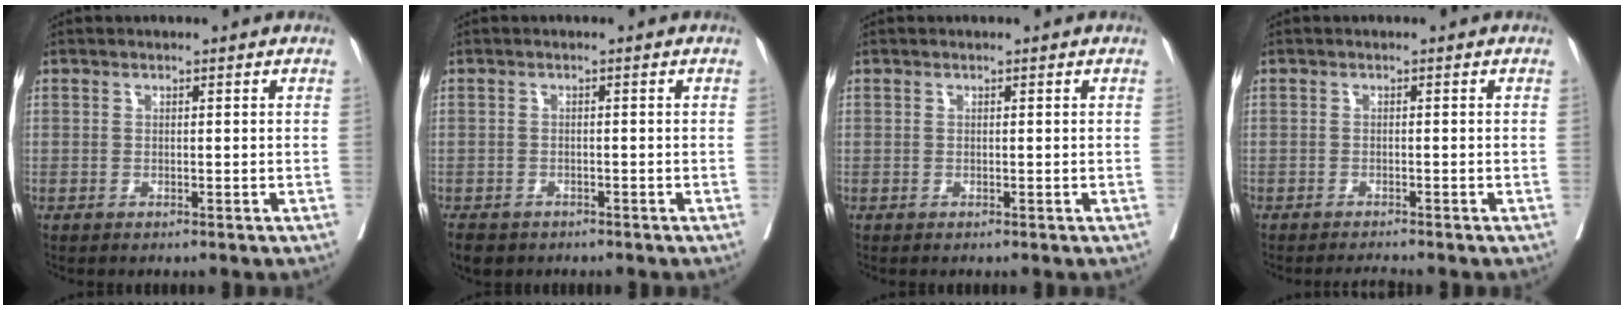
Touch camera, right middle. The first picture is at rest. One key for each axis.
{"total": 5.6, "fx": -4.1, "fy": 3.3, "fz": 1.9, "tx": -0.037, "ty": -0.005, "tz": -0.060}
{"total": 0.0}
{"total": 1.8, "fx": -1.7, "fy": -0.5, "fz": 0.3, "tx": -0.006, "ty": -0.007, "tz": -0.028}